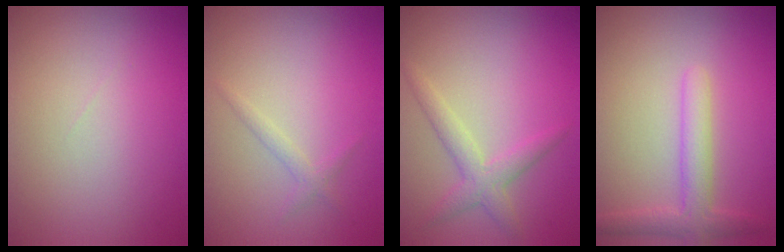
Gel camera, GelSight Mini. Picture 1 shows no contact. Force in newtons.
{"total": 1.1, "press": 1.1, "slide": 0.0}
{"total": 2.5, "press": 2.5, "slide": 0.0}
{"total": 3.0, "press": 3.0, "slide": 0.2}